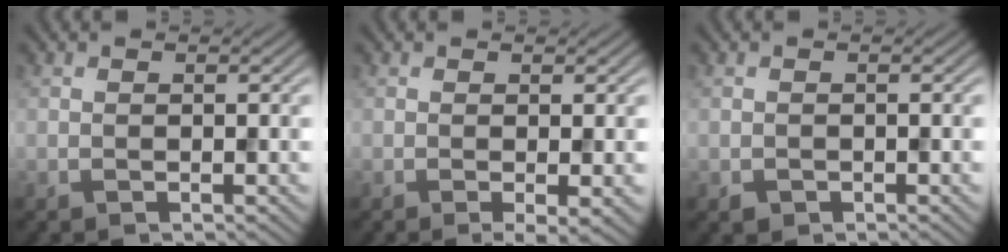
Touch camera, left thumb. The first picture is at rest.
{"total": 2.0, "force": [-0.3, 0.2, 2.0], "torque": [-0.038, -0.009, -0.006]}
{"total": 0.8, "force": [-0.4, 0.6, 0.2], "torque": [-0.002, -0.006, -0.007]}